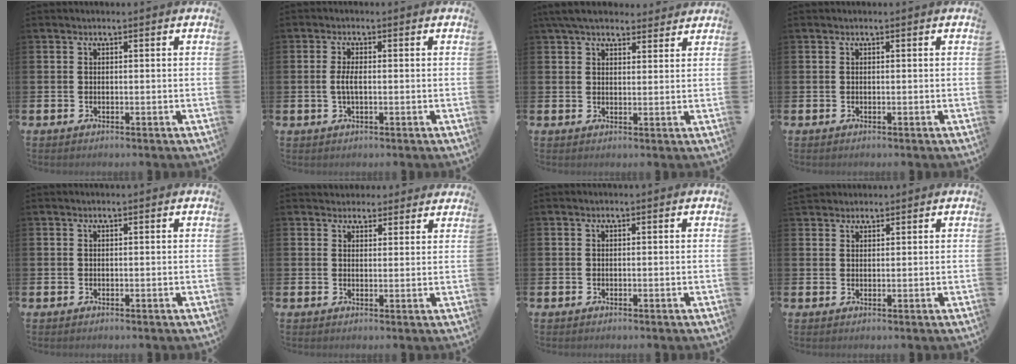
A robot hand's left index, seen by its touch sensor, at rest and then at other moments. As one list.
[{"total": 2.3, "force": [-0.2, 0.9, 2.2], "torque": [-0.040, -0.004, -0.009]}, {"total": 5.7, "force": [5.0, 1.8, 1.8], "torque": [-0.043, -0.013, 0.094]}, {"total": 0.0}, {"total": 0.0}, {"total": 3.3, "force": [3.1, 1.1, -0.4], "torque": [0.012, -0.016, 0.055]}, {"total": 0.0}, {"total": 2.2, "force": [2.1, 0.8, -0.1], "torque": [0.010, -0.005, 0.037]}]